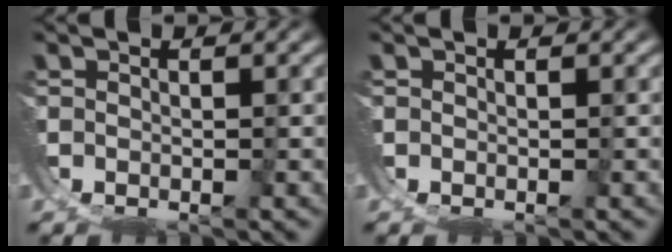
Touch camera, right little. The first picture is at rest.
{"total": 0.0}